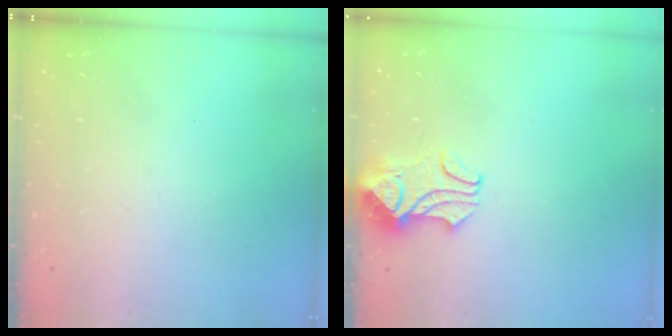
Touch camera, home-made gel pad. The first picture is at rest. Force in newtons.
{"total": 2.1, "press": 2.0, "slide": 0.8}